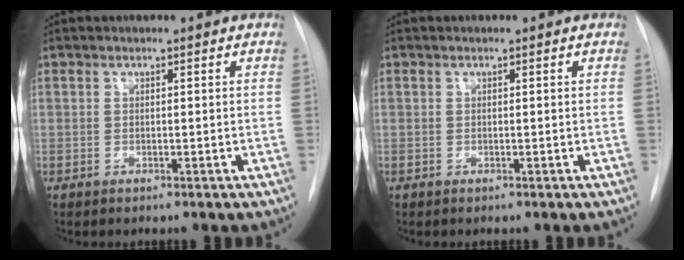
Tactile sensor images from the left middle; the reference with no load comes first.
{"total": 0.0}